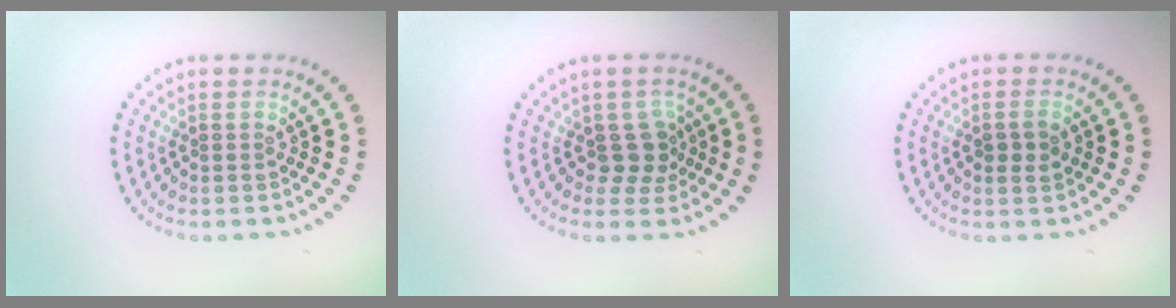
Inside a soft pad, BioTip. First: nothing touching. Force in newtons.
{"total": 2.5, "press": 1.9, "slide": 1.6}
{"total": 1.6, "press": 1.6, "slide": 0.3}